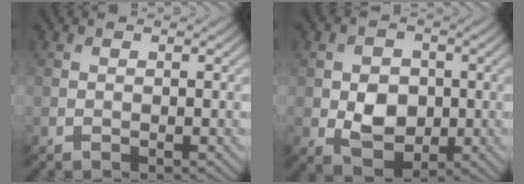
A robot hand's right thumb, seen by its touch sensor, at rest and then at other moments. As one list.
[{"total": 5.9, "force": [-0.7, 4.5, 3.7], "torque": [-0.073, -0.007, -0.014]}]